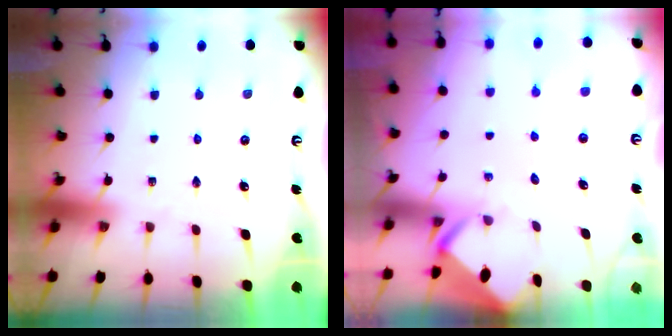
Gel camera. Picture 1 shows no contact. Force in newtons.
{"total": 3.4, "press": 3.4, "slide": 0.2}